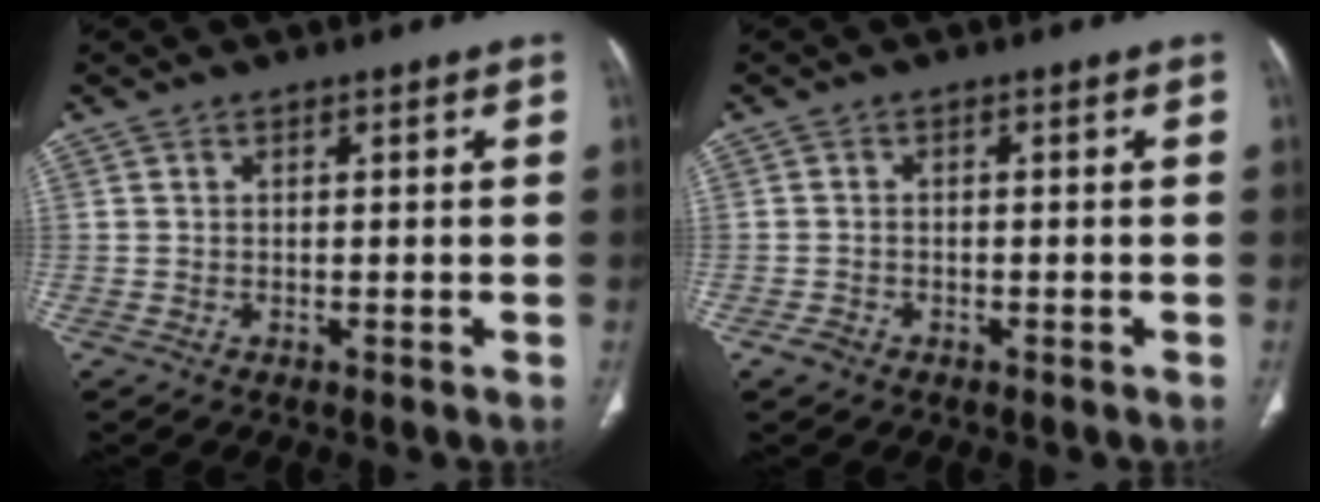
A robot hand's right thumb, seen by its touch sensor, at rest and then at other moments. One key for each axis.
{"total": 1.7, "fx": -1.1, "fy": 1.2, "fz": 0.5, "tx": -0.011, "ty": 0.006, "tz": -0.019}